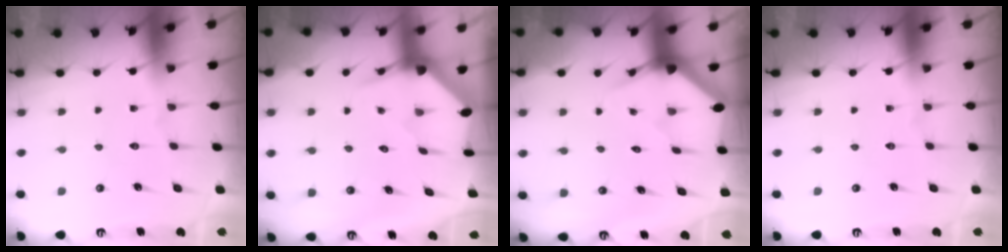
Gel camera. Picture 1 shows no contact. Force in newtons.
{"total": 3.4, "press": 3.4, "slide": 0.3}
{"total": 3.1, "press": 3.1, "slide": 0.3}
{"total": 0.0}